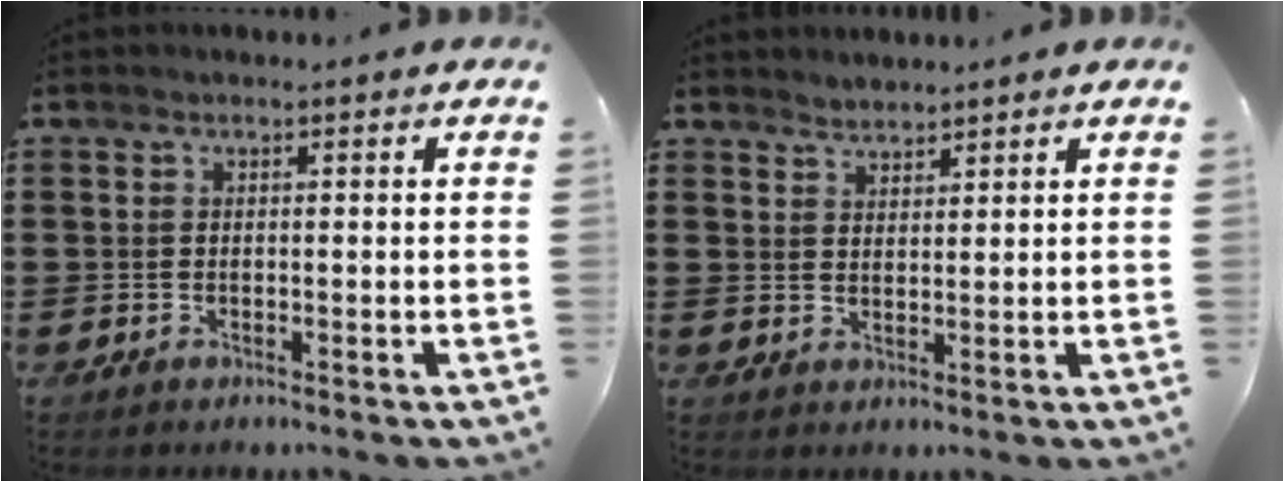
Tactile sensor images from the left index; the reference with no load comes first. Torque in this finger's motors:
{"motor_torque": [-0.43, 0.88, -0.13, -0.01]}